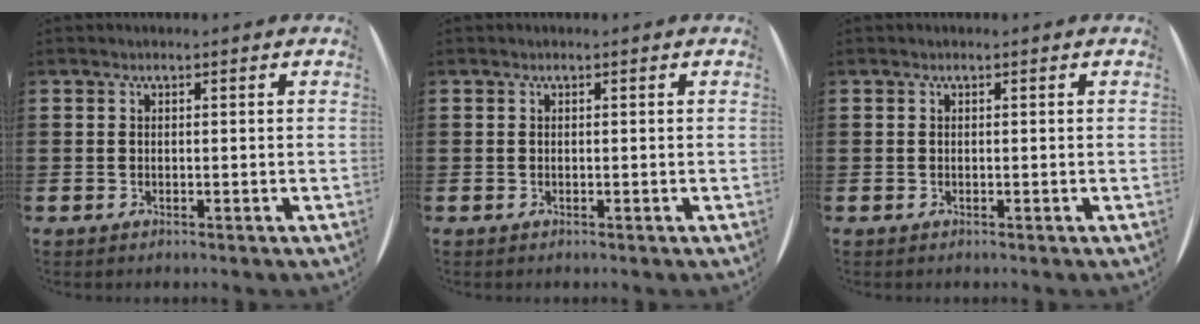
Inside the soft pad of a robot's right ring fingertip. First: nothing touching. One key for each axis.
{"total": 0.0}
{"total": 0.0}